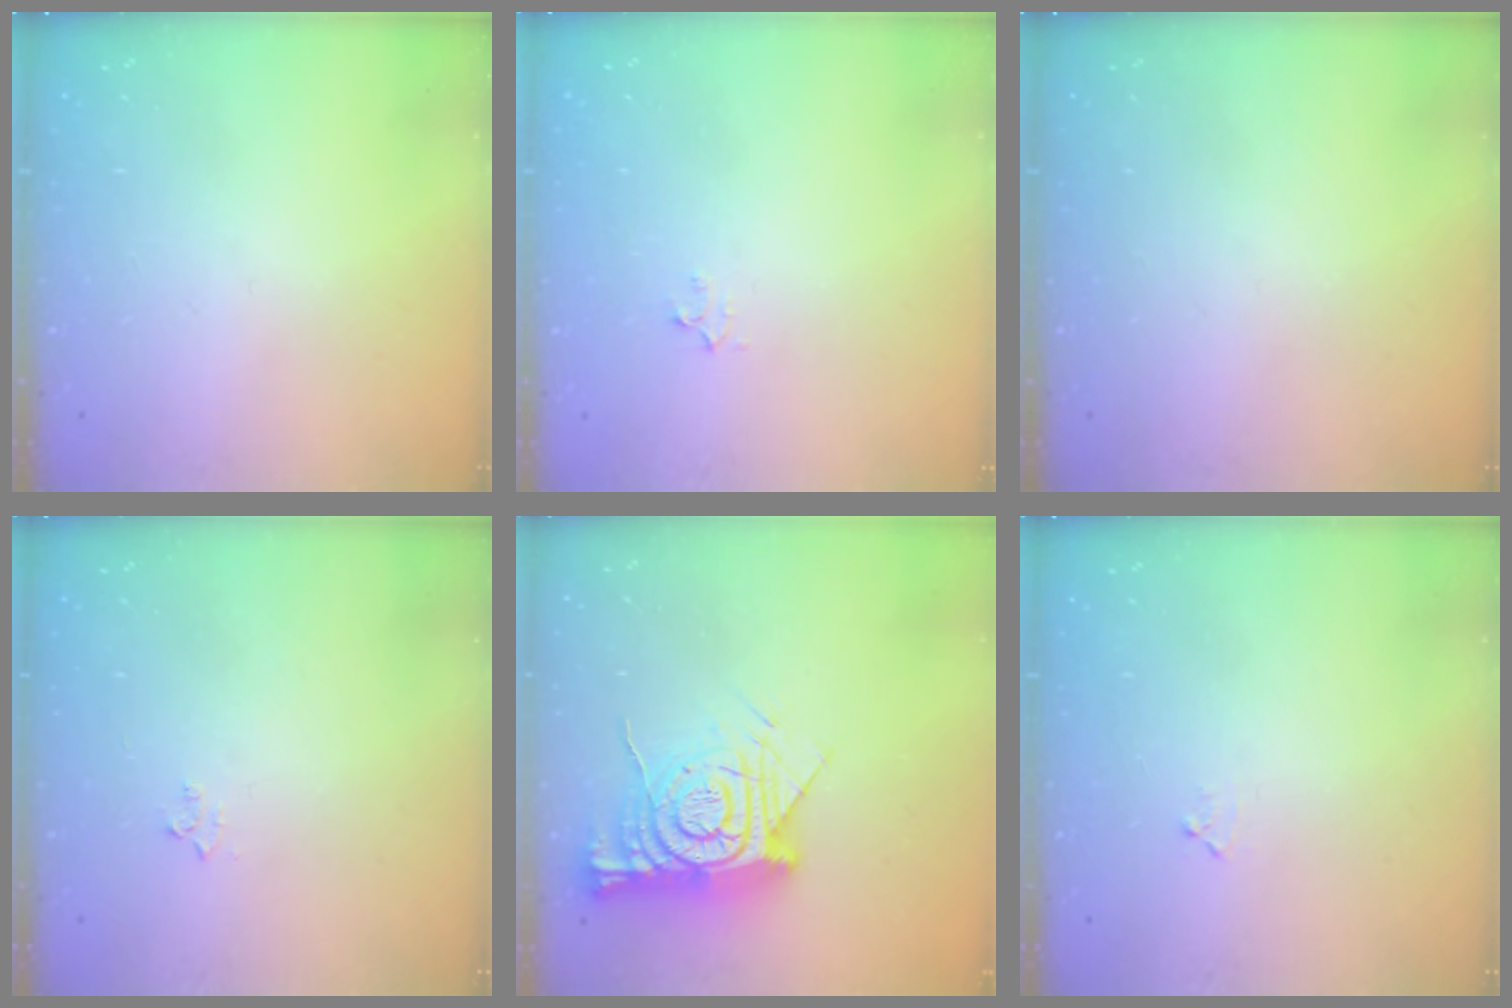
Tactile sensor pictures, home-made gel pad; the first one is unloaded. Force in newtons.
{"total": 3.0, "press": 3.0, "slide": 0.5}
{"total": 0.0}
{"total": 2.9, "press": 2.8, "slide": 0.4}
{"total": 16.1, "press": 16.0, "slide": 1.6}
{"total": 3.4, "press": 3.4, "slide": 0.4}